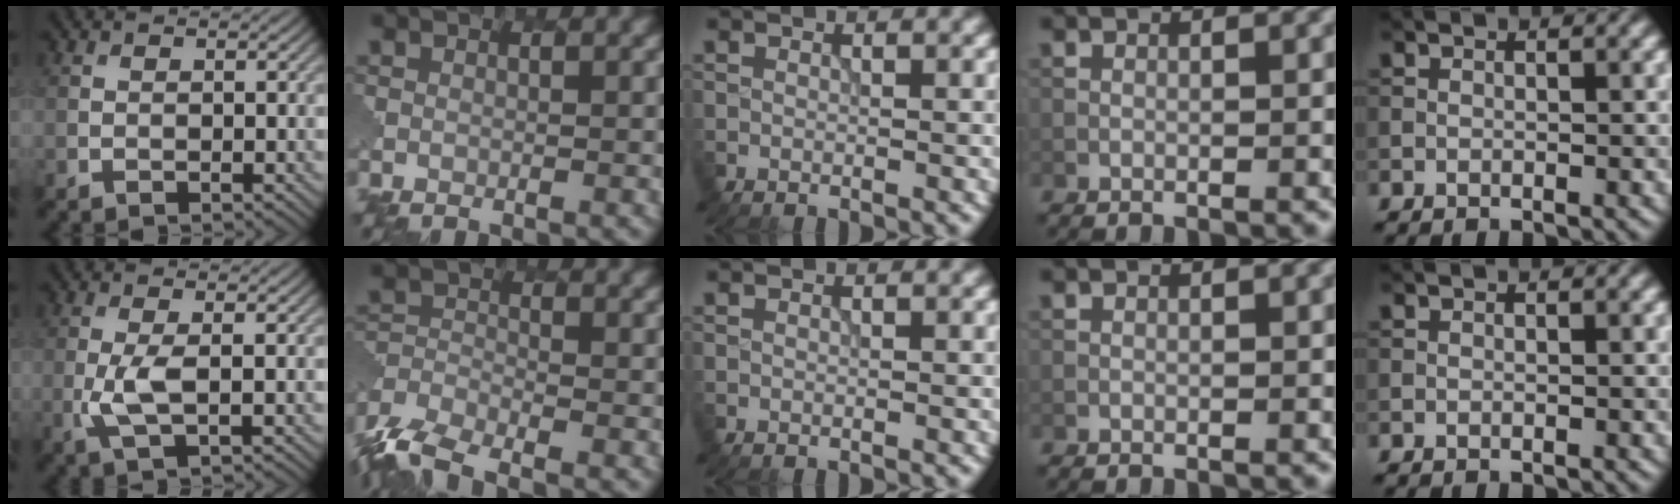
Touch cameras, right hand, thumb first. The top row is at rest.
{"thumb": {"total": 3.9, "force": [-0.3, 1.1, 3.7], "torque": [-0.090, -0.003, -0.010]}, "index": {"total": 6.9, "force": [-5.4, 2.4, 3.6], "torque": [-0.076, -0.013, -0.113]}}